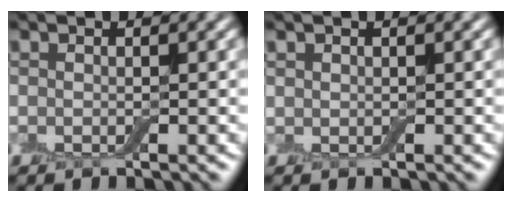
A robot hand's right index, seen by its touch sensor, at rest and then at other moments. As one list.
[{"total": 0.6, "force": [0.4, 0.4, 0.0], "torque": [0.003, 0.001, 0.010]}]